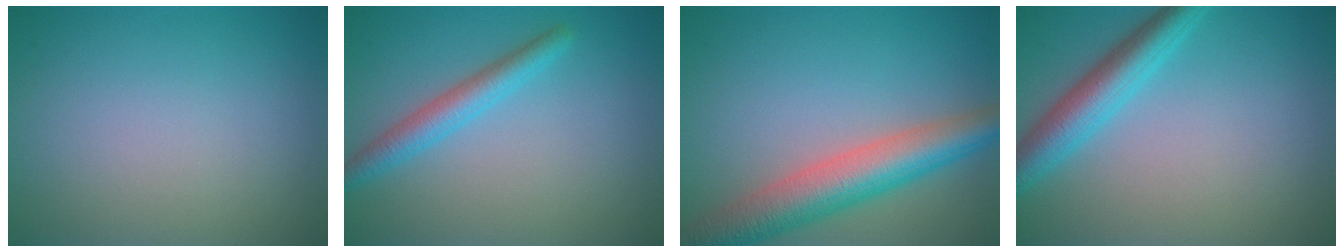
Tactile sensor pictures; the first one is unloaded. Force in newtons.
{"total": 2.9, "press": 2.9, "slide": 0.2}
{"total": 7.2, "press": 7.2, "slide": 0.5}
{"total": 4.5, "press": 4.5, "slide": 0.1}